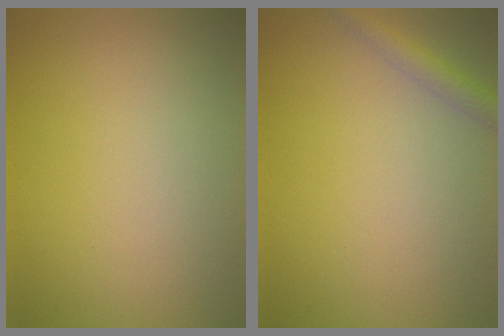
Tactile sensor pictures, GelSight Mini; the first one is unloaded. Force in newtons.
{"total": 1.9, "press": 1.9, "slide": 0.1}